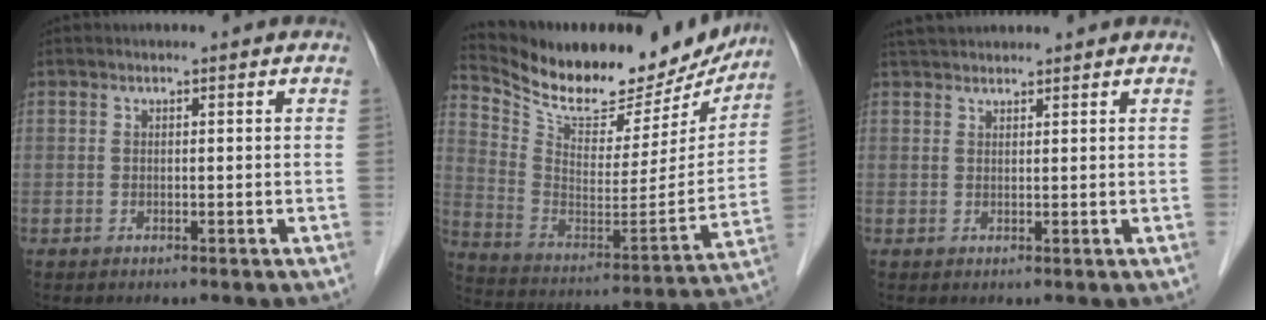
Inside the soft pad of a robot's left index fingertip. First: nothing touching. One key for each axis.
{"total": 25.4, "fx": 22.8, "fy": 6.8, "fz": 9.1, "tx": -0.158, "ty": -0.033, "tz": 0.333}
{"total": 3.2, "fx": 2.9, "fy": 0.7, "fz": 1.0, "tx": -0.011, "ty": 0.034, "tz": 0.048}